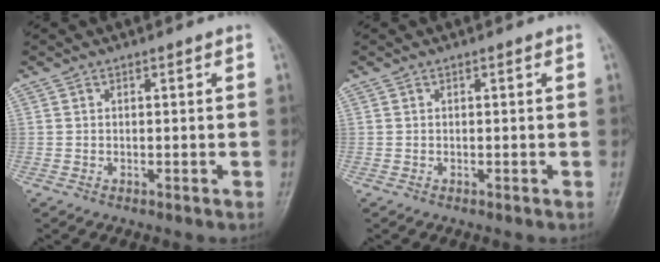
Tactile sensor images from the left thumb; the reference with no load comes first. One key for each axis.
{"total": 0.0}